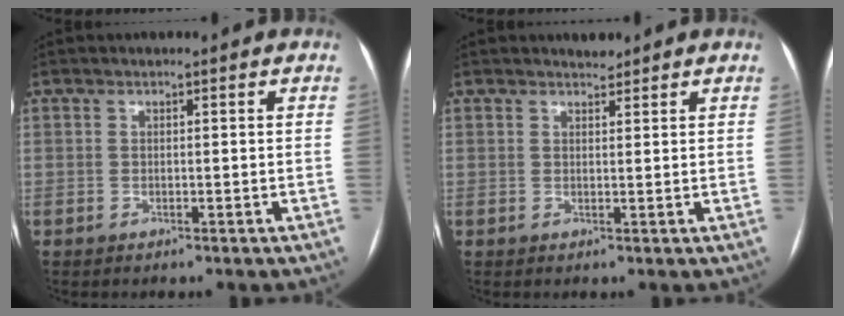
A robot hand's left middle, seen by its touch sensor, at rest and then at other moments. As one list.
[{"total": 1.4, "force": [1.4, 0.4, 0.2], "torque": [-0.009, 0.000, 0.022]}]